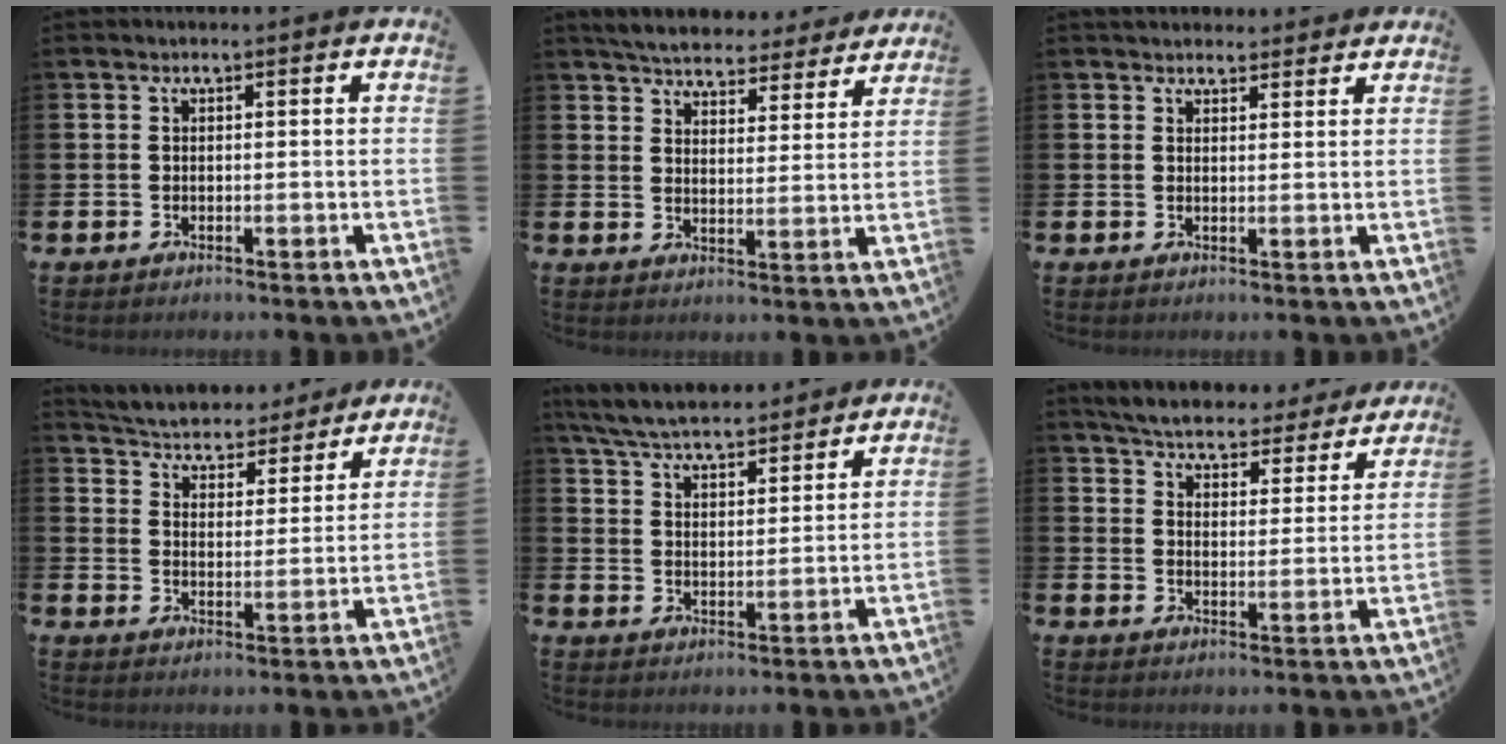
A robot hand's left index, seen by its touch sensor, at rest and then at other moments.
{"total": 5.5, "force": [5.4, 0.9, 0.8], "torque": [-0.033, -0.037, 0.093]}
{"total": 2.5, "force": [2.4, 0.7, 0.0], "torque": [0.008, -0.012, 0.042]}
{"total": 5.1, "force": [4.9, 1.3, 0.1], "torque": [-0.024, -0.047, 0.080]}
{"total": 6.7, "force": [6.4, 1.0, 1.5], "torque": [-0.056, -0.033, 0.116]}
{"total": 5.7, "force": [5.6, 0.9, 0.9], "torque": [-0.038, -0.041, 0.094]}